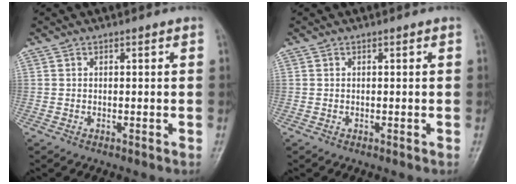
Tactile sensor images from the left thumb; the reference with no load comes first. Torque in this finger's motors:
{"motor_torque": [0.00, 0.00, 0.00, 0.00, 0.00]}